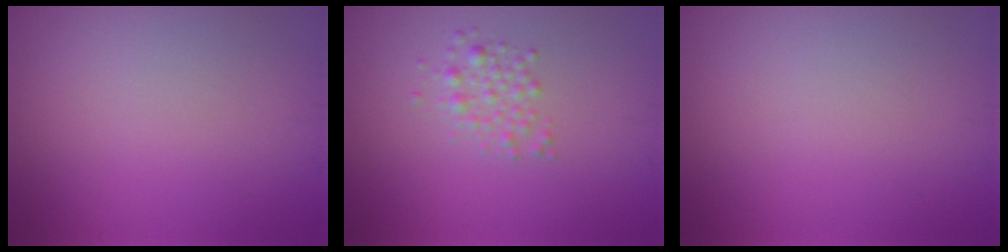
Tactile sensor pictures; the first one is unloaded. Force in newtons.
{"total": 1.7, "press": 1.7, "slide": 0.0}
{"total": 0.0}